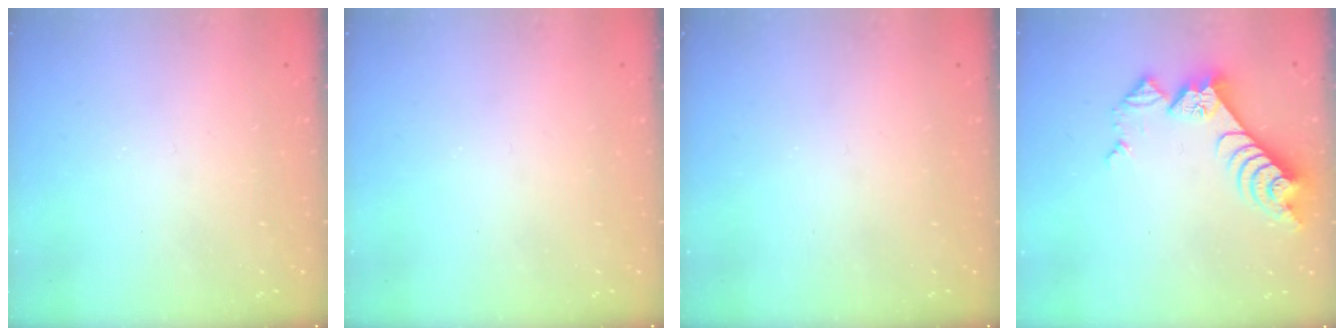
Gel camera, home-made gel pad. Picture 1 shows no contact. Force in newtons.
{"total": 0.0}
{"total": 0.0}
{"total": 9.9, "press": 9.8, "slide": 1.2}